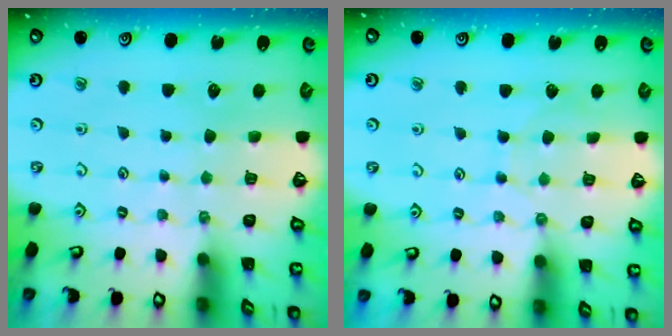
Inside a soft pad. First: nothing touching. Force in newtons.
{"total": 2.8, "press": 2.8, "slide": 0.3}